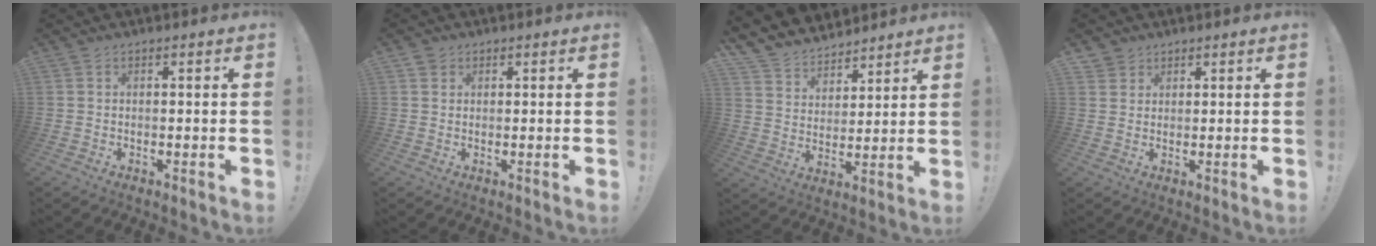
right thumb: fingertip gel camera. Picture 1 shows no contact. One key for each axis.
{"total": 1.6, "fx": 1.1, "fy": 1.3, "fz": 0.0, "tx": 0.004, "ty": -0.004, "tz": 0.019}
{"total": 8.1, "fx": 6.7, "fy": 4.6, "fz": 0.6, "tx": -0.025, "ty": -0.063, "tz": 0.134}
{"total": 2.7, "fx": 1.9, "fy": 1.9, "fz": 0.0, "tx": 0.009, "ty": -0.013, "tz": 0.033}